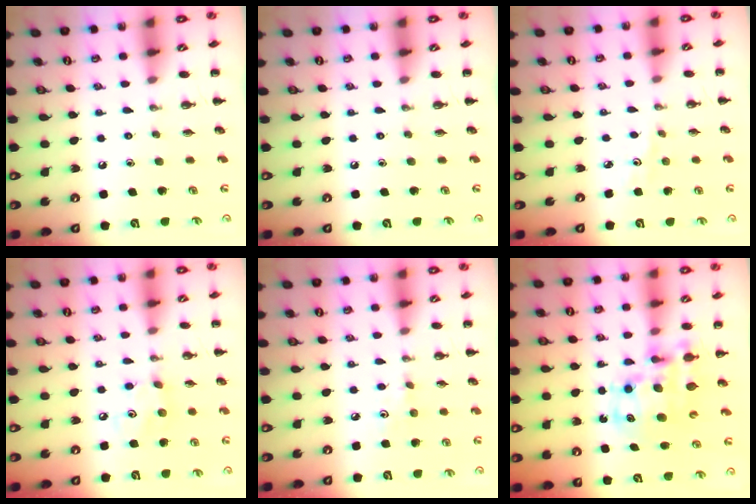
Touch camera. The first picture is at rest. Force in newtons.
{"total": 0.0}
{"total": 2.2, "press": 2.1, "slide": 0.7}
{"total": 3.6, "press": 3.6, "slide": 0.6}
{"total": 5.1, "press": 4.9, "slide": 1.3}
{"total": 11.0, "press": 10.6, "slide": 2.8}